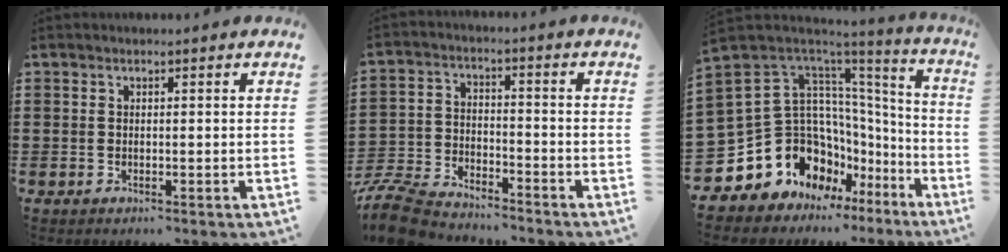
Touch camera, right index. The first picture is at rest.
{"total": 7.6, "force": [-7.3, 1.4, 1.5], "torque": [-0.056, 0.009, -0.151]}
{"total": 13.4, "force": [-3.9, 11.3, 6.1], "torque": [-0.187, -0.019, -0.055]}